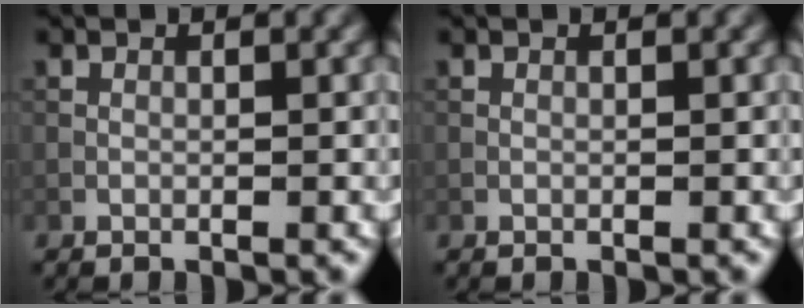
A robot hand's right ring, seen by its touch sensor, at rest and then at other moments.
{"total": 0.0}